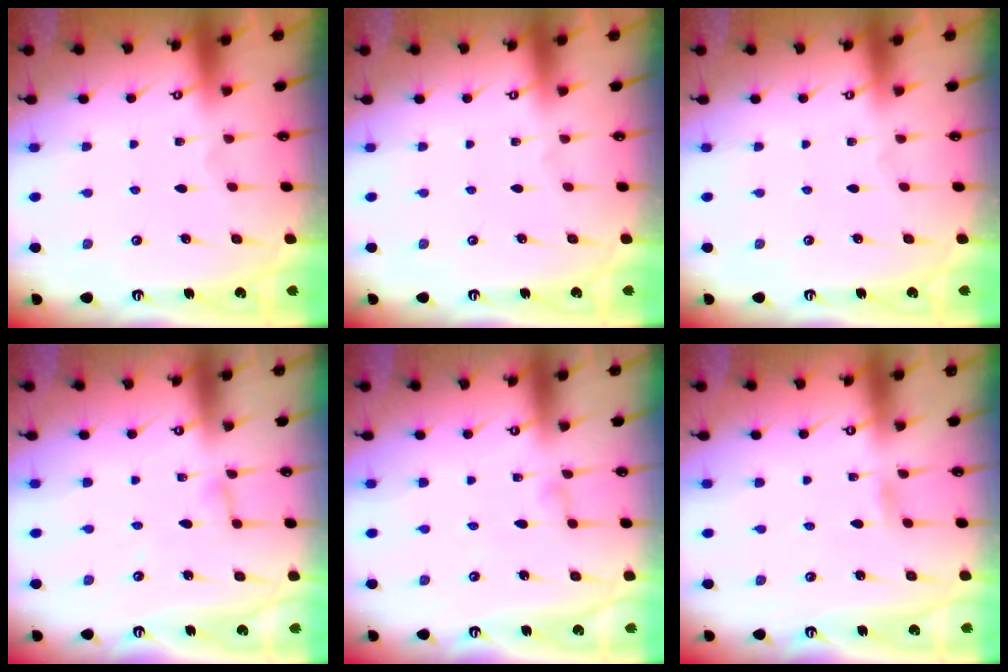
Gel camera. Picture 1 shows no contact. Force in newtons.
{"total": 0.0}
{"total": 0.0}
{"total": 2.8, "press": 2.7, "slide": 0.3}
{"total": 3.1, "press": 3.0, "slide": 0.3}
{"total": 1.5, "press": 1.5, "slide": 0.2}